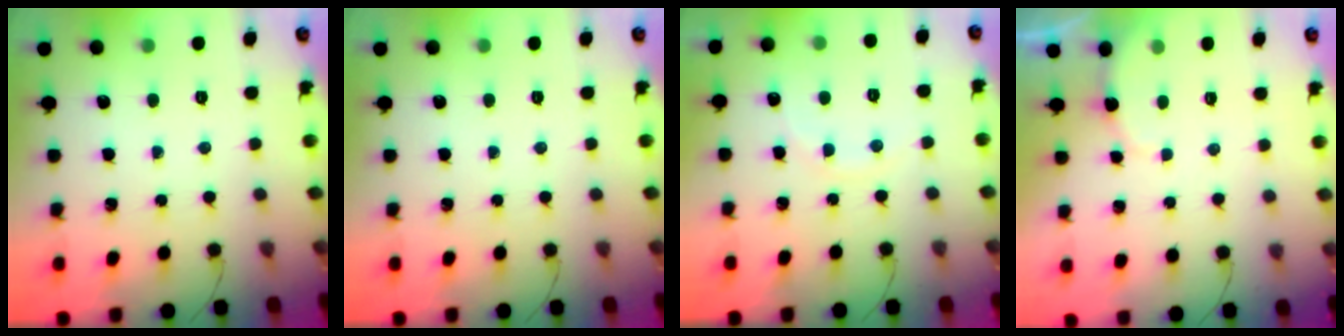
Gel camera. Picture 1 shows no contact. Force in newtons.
{"total": 0.0}
{"total": 7.6, "press": 7.4, "slide": 1.7}
{"total": 5.1, "press": 5.0, "slide": 0.8}